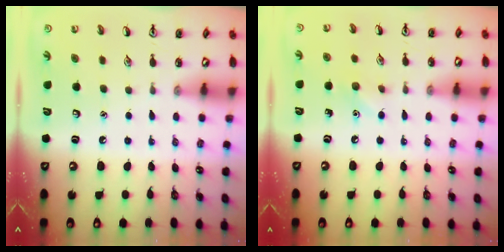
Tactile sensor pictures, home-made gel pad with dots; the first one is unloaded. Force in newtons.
{"total": 5.8, "press": 5.5, "slide": 1.8}